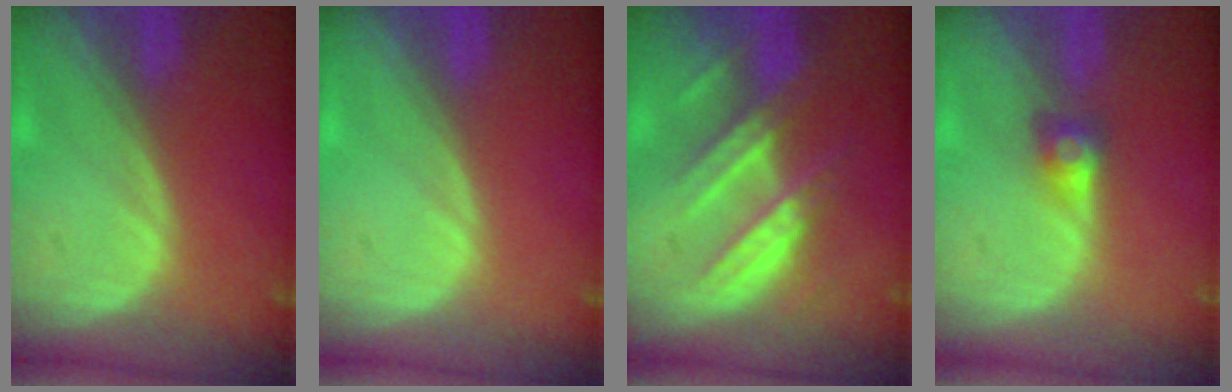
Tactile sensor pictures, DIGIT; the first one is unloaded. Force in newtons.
{"total": 0.0}
{"total": 8.6, "press": 7.8, "slide": 3.7}
{"total": 2.6, "press": 2.4, "slide": 1.0}